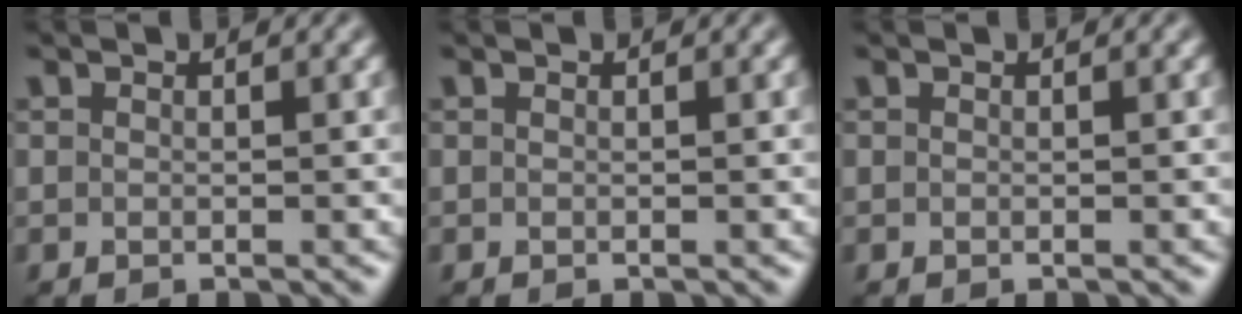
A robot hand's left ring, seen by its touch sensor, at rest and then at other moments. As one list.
[{"total": 0.0}, {"total": 0.0}]